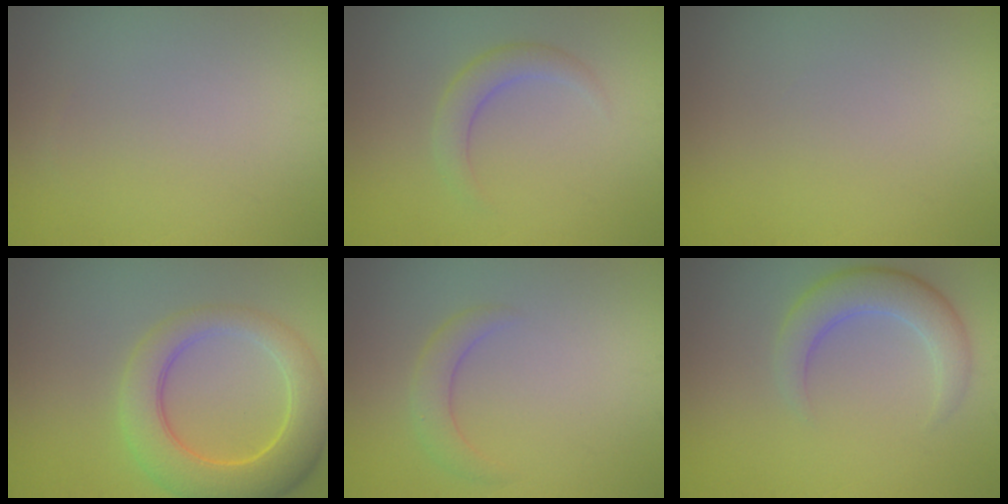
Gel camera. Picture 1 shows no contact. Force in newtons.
{"total": 2.2, "press": 2.2, "slide": 0.0}
{"total": 0.0}
{"total": 6.6, "press": 6.6, "slide": 0.3}
{"total": 2.0, "press": 2.0, "slide": 0.1}
{"total": 4.0, "press": 4.0, "slide": 0.3}